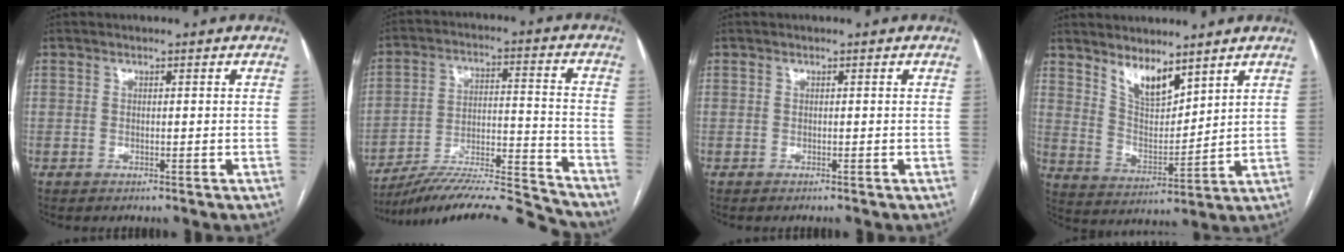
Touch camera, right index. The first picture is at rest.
{"total": 17.8, "force": [-16.9, -0.2, 5.4], "torque": [-0.096, 0.019, -0.277]}
{"total": 0.0}
{"total": 7.6, "force": [5.9, 2.4, 4.1], "torque": [-0.078, -0.010, 0.121]}